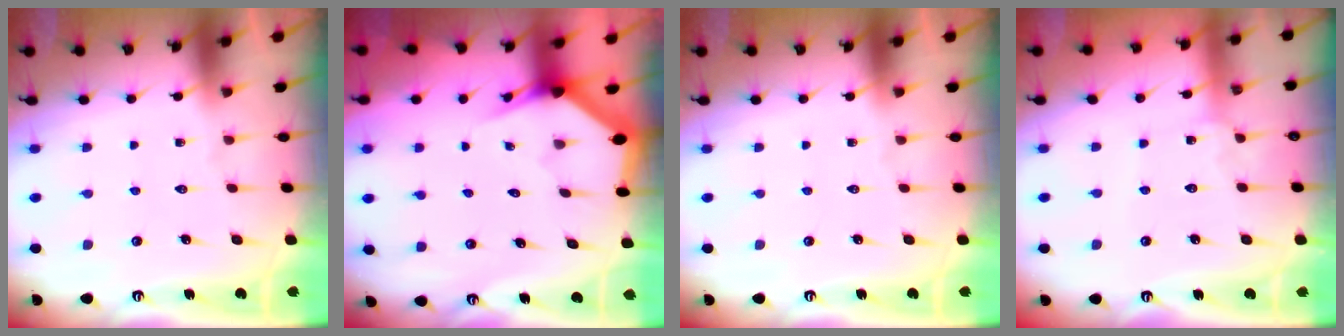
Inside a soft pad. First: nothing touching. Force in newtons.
{"total": 3.0, "press": 3.0, "slide": 0.0}
{"total": 0.0}
{"total": 1.8, "press": 1.8, "slide": 0.2}